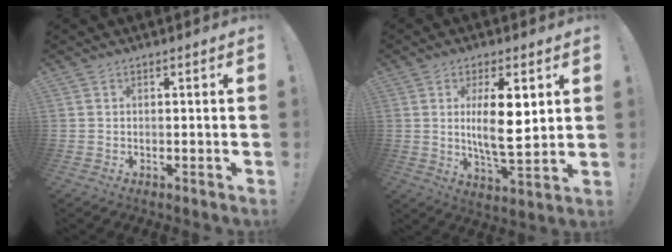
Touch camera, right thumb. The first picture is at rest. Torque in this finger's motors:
{"motor_torque": [-0.41, 0.80, 0.77, -0.44, 0.23]}